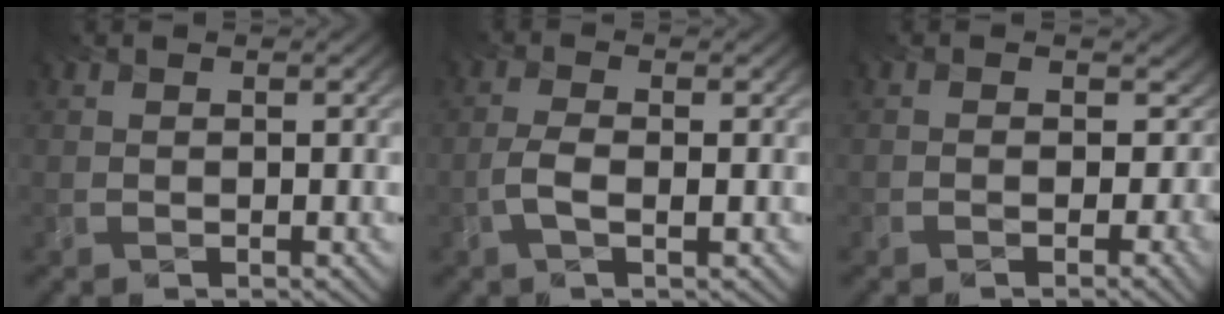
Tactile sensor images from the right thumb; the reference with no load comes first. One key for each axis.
{"total": 2.4, "fx": -2.0, "fy": 0.3, "fz": 1.3, "tx": -0.029, "ty": -0.004, "tz": -0.039}
{"total": 6.2, "fx": 0.2, "fy": 4.8, "fz": 3.9, "tx": -0.068, "ty": -0.011, "tz": 0.004}